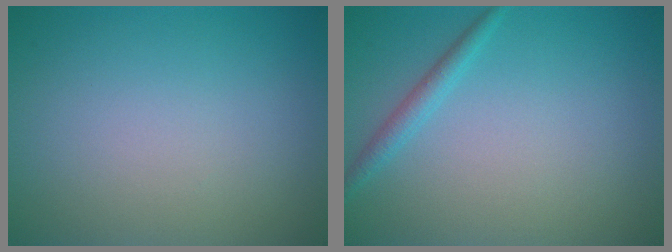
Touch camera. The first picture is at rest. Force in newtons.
{"total": 1.5, "press": 1.5, "slide": 0.0}